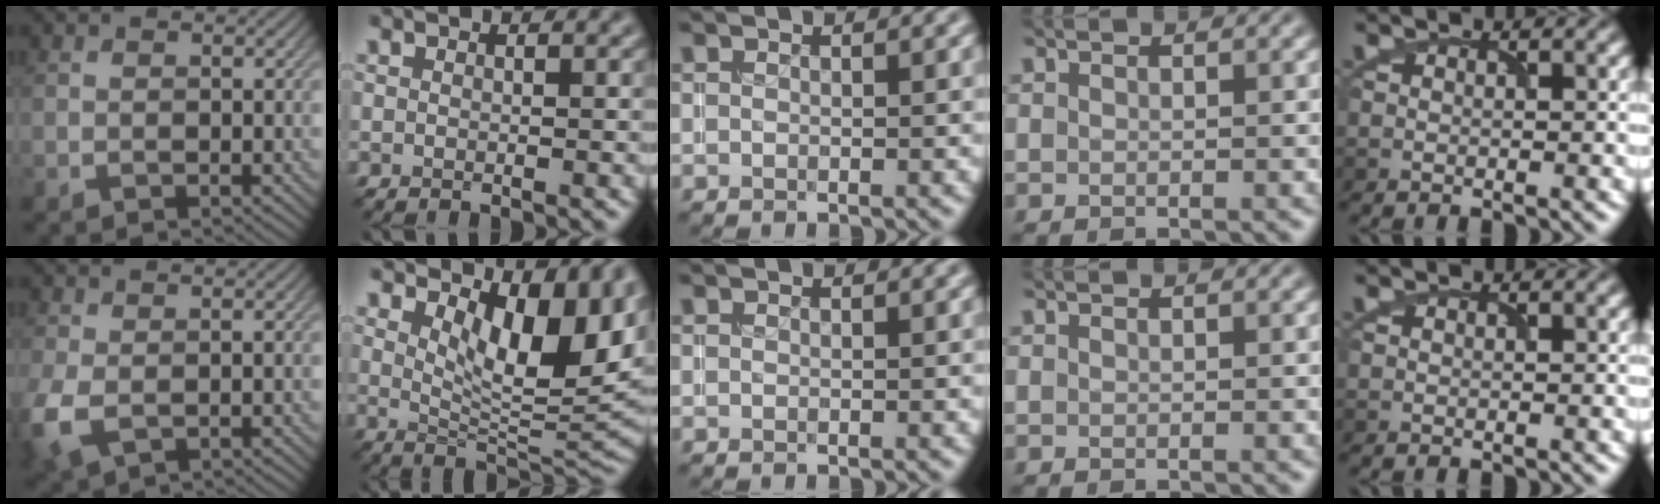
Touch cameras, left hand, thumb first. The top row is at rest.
{"thumb": {"total": 5.2, "force": [-0.9, 3.3, 4.0], "torque": [-0.111, -0.013, -0.019]}, "index": {"total": 10.6, "force": [3.9, 4.4, 8.8], "torque": [-0.131, -0.008, 0.070]}}